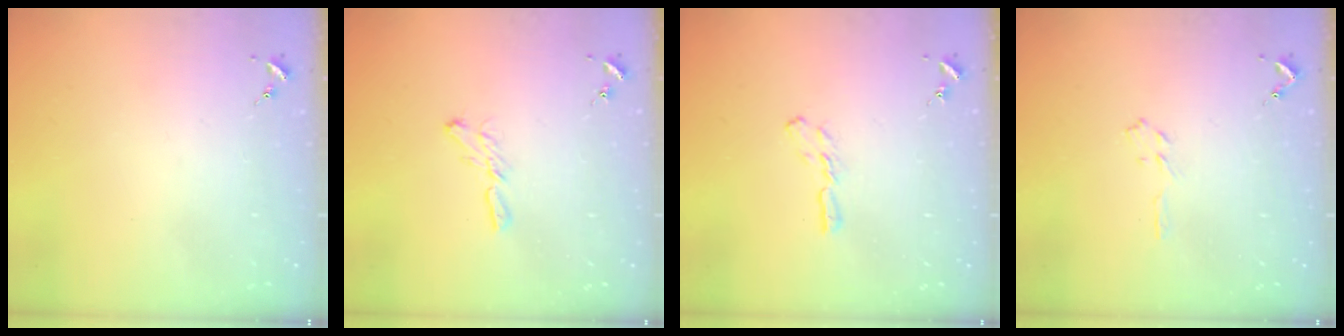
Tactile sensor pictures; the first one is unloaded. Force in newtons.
{"total": 5.6, "press": 5.6, "slide": 0.2}
{"total": 5.6, "press": 5.5, "slide": 0.4}
{"total": 3.2, "press": 3.1, "slide": 0.4}